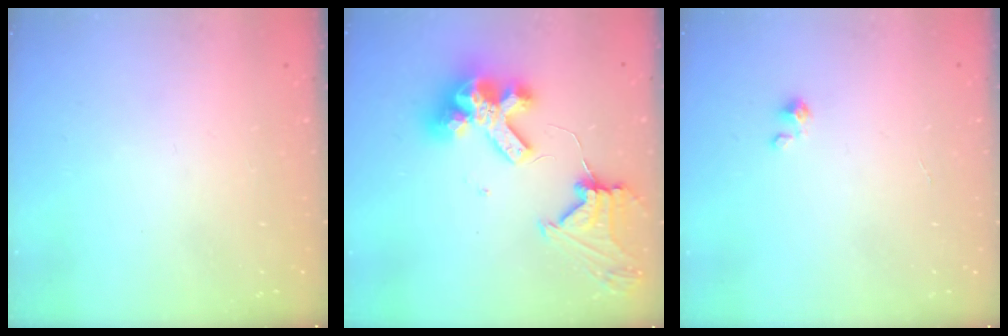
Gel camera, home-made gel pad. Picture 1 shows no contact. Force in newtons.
{"total": 15.9, "press": 15.8, "slide": 1.6}
{"total": 0.9, "press": 0.9, "slide": 0.1}